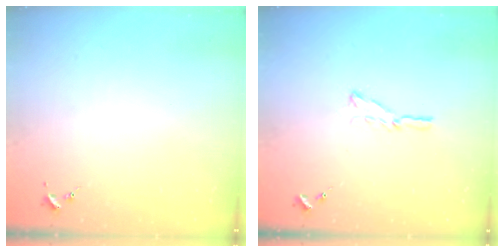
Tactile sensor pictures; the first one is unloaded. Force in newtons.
{"total": 6.4, "press": 6.3, "slide": 0.6}